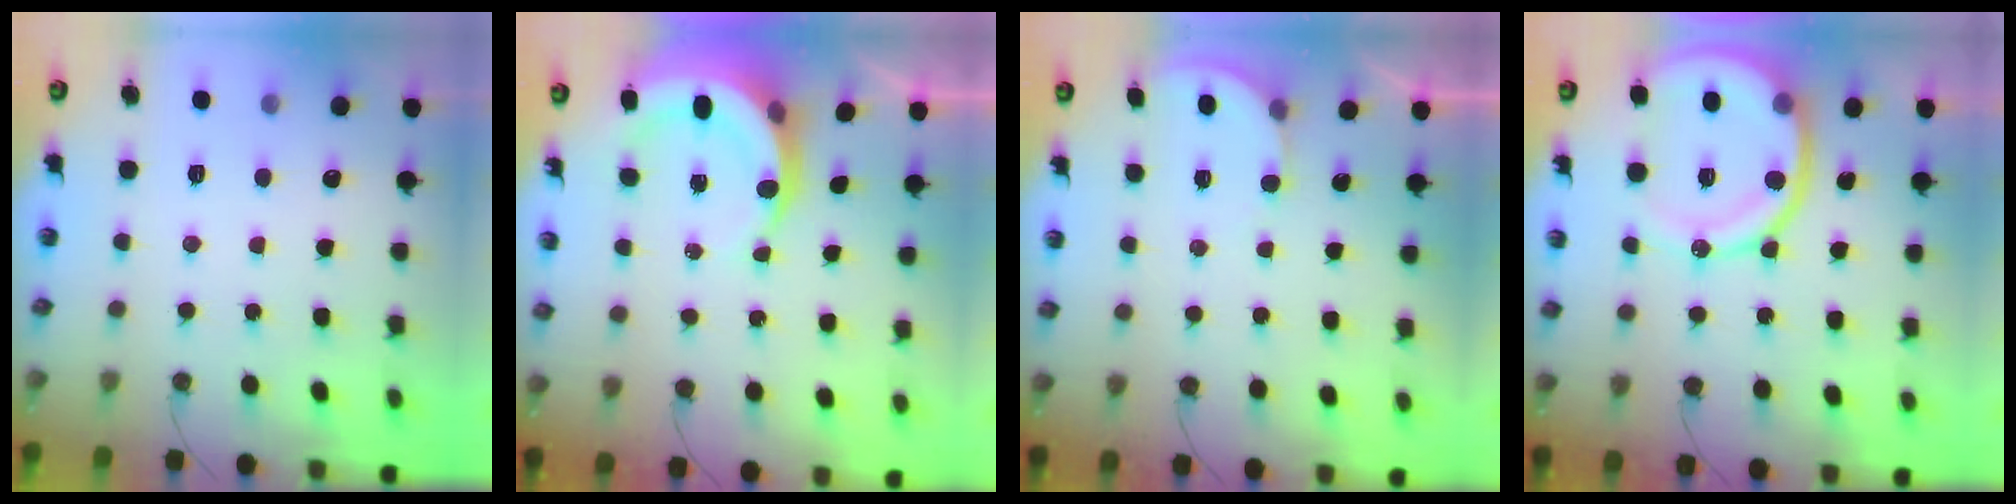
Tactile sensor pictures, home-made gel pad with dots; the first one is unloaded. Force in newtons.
{"total": 7.8, "press": 7.7, "slide": 1.2}
{"total": 2.7, "press": 2.7, "slide": 0.2}
{"total": 16.0, "press": 15.9, "slide": 1.9}